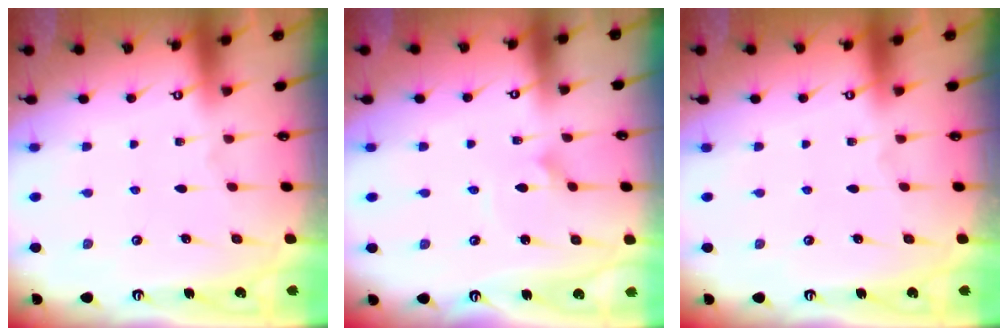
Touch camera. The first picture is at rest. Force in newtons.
{"total": 1.7, "press": 1.6, "slide": 0.1}
{"total": 0.0}